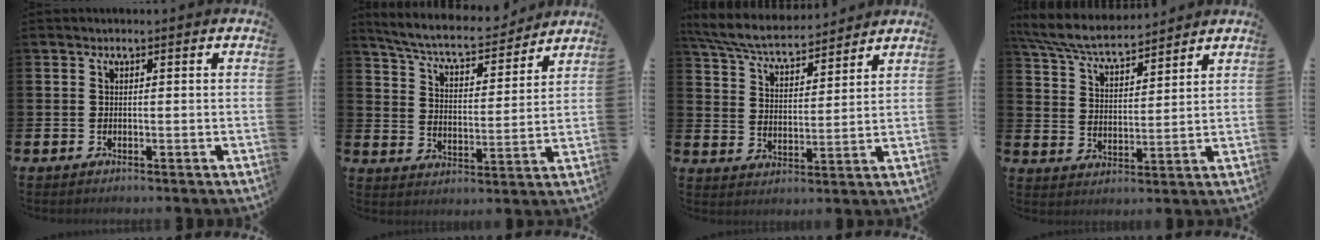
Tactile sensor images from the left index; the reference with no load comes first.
{"total": 7.4, "force": [6.9, 1.2, 2.3], "torque": [-0.078, -0.048, 0.118]}
{"total": 6.7, "force": [6.3, 1.0, 1.9], "torque": [-0.069, -0.036, 0.111]}
{"total": 6.9, "force": [6.5, 0.9, 2.1], "torque": [-0.072, -0.035, 0.116]}